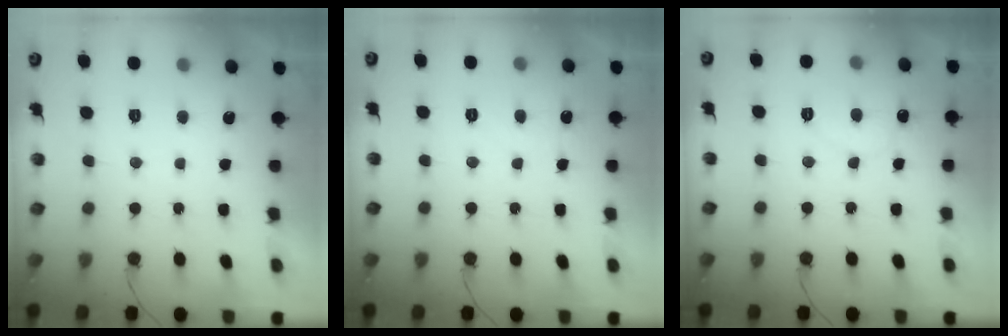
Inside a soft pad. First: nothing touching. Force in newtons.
{"total": 4.3, "press": 4.3, "slide": 0.3}
{"total": 6.7, "press": 6.7, "slide": 0.4}